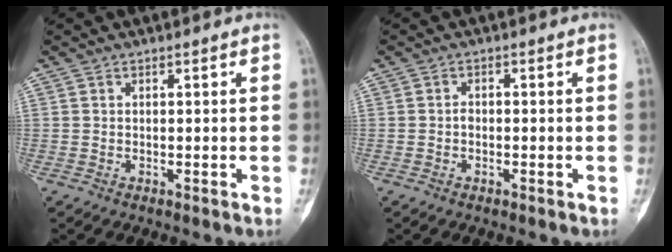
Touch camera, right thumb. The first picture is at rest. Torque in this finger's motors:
{"motor_torque": [0.17, 0.04, 0.13, 0.00, 0.14]}